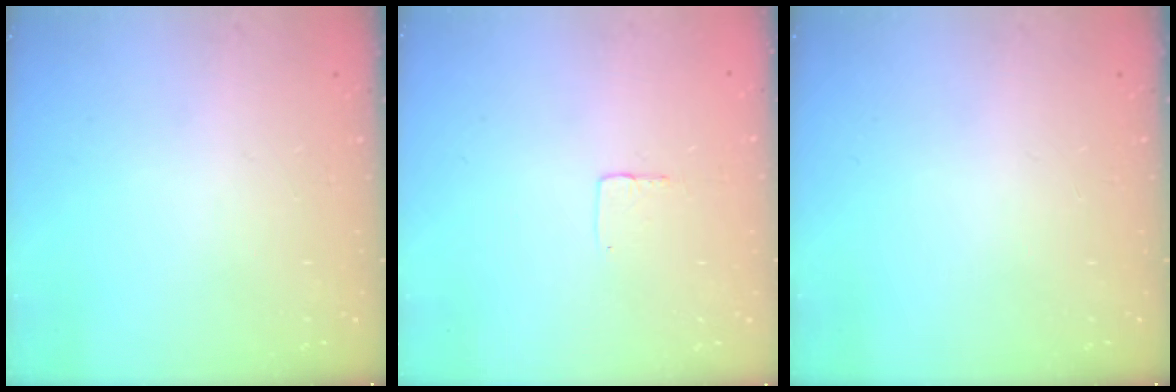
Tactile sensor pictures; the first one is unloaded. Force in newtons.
{"total": 2.7, "press": 2.7, "slide": 0.1}
{"total": 0.0}